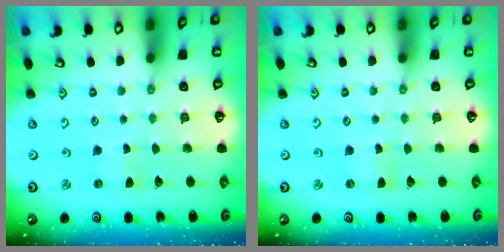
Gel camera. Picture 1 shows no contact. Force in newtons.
{"total": 0.0}